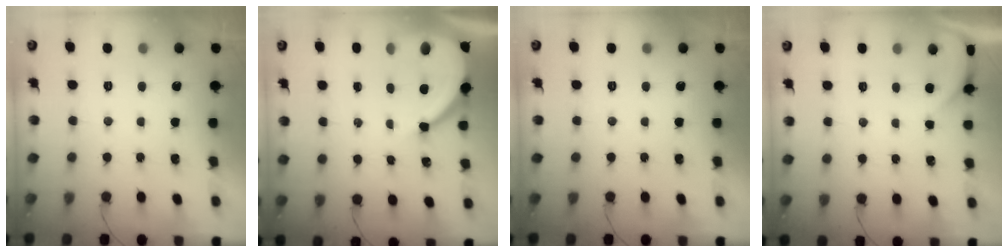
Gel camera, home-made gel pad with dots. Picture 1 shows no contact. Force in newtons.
{"total": 11.3, "press": 11.2, "slide": 1.6}
{"total": 0.0}
{"total": 0.8, "press": 0.7, "slide": 0.2}